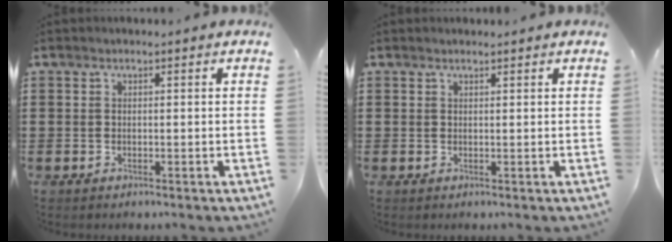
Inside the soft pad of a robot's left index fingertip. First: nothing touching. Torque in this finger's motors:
{"motor_torque": [-0.14, -1.16, -0.07, -0.03]}